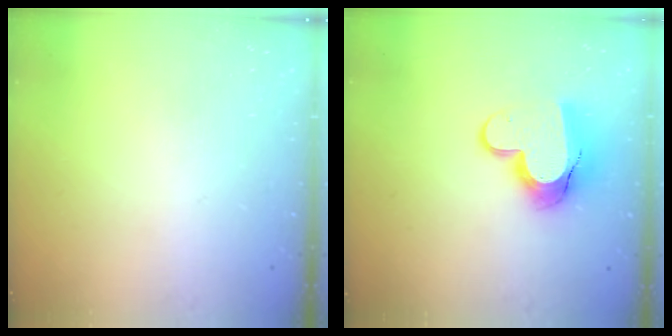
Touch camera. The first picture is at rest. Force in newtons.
{"total": 11.8, "press": 11.8, "slide": 1.0}